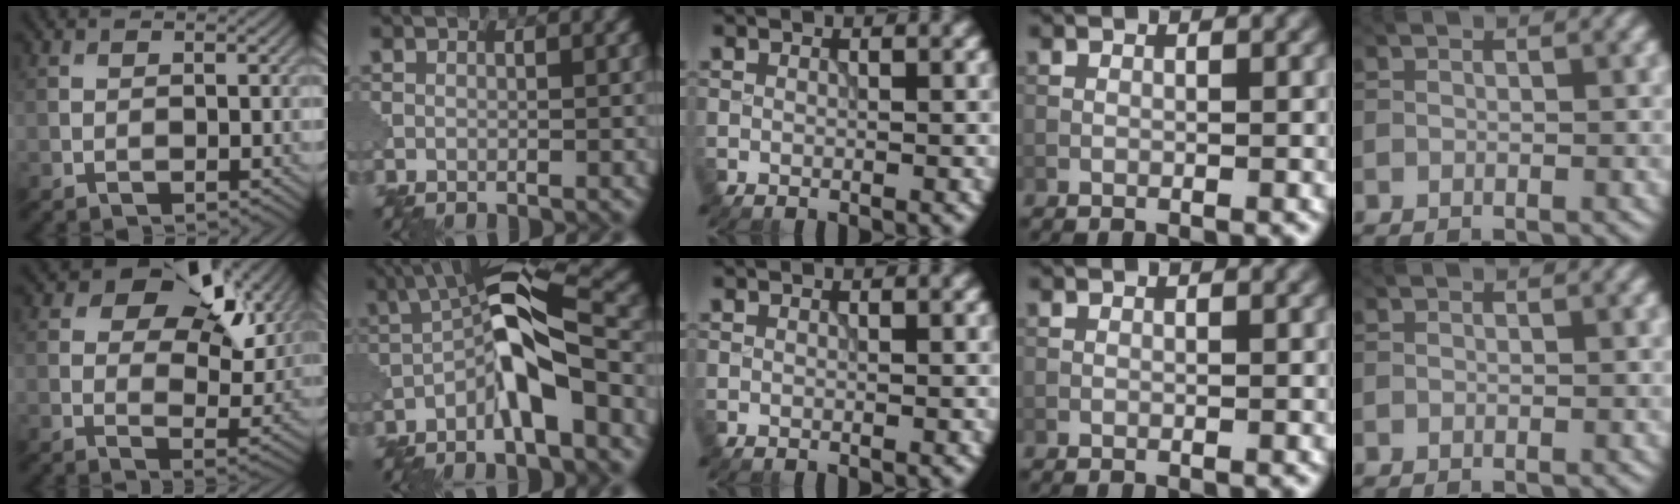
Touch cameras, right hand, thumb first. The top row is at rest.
{"thumb": {"total": 15.1, "force": [8.2, 8.4, 9.5], "torque": [-0.142, 0.003, 0.120]}, "index": {"total": 8.0, "force": [-2.4, 2.2, 7.3], "torque": [-0.119, 0.026, -0.057]}}